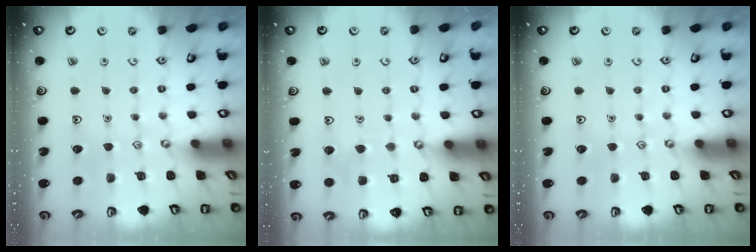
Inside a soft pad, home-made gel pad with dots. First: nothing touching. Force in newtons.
{"total": 5.3, "press": 5.2, "slide": 0.2}
{"total": 0.0}